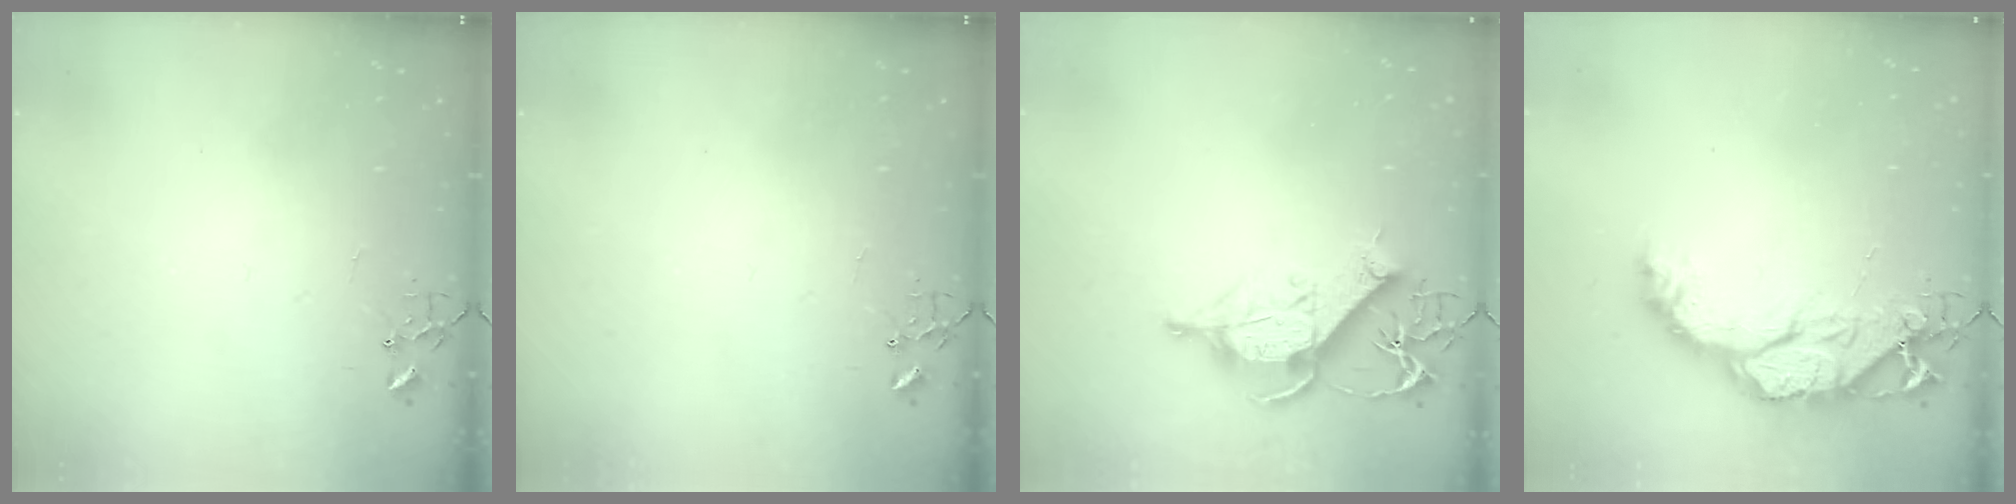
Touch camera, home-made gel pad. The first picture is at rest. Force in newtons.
{"total": 0.0}
{"total": 12.3, "press": 12.1, "slide": 2.0}
{"total": 15.9, "press": 15.9, "slide": 1.7}